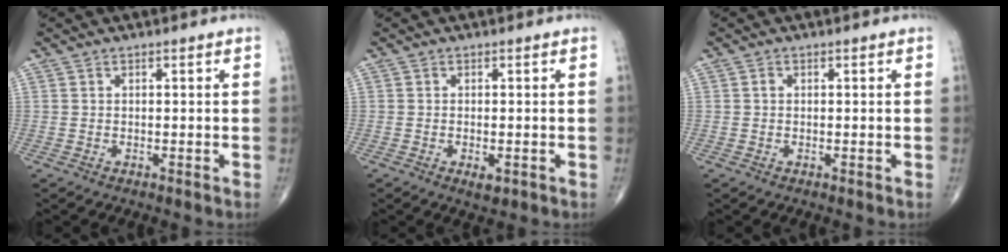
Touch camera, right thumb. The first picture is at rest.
{"total": 2.2, "force": [-0.8, 1.0, 1.8], "torque": [-0.028, -0.003, -0.011]}
{"total": 0.5, "force": [0.0, 0.5, 0.3], "torque": [-0.004, 0.001, -0.002]}